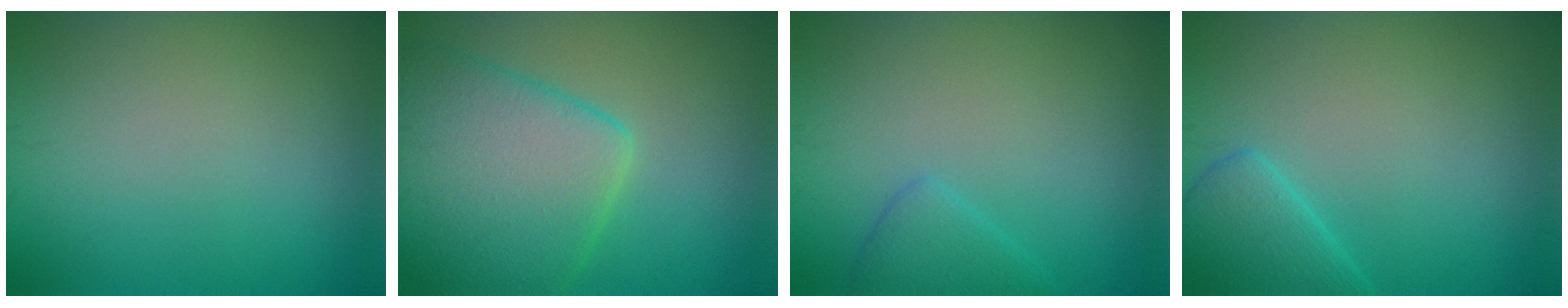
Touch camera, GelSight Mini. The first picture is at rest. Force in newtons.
{"total": 9.6, "press": 9.6, "slide": 0.6}
{"total": 2.0, "press": 2.0, "slide": 0.1}
{"total": 3.2, "press": 3.2, "slide": 0.3}